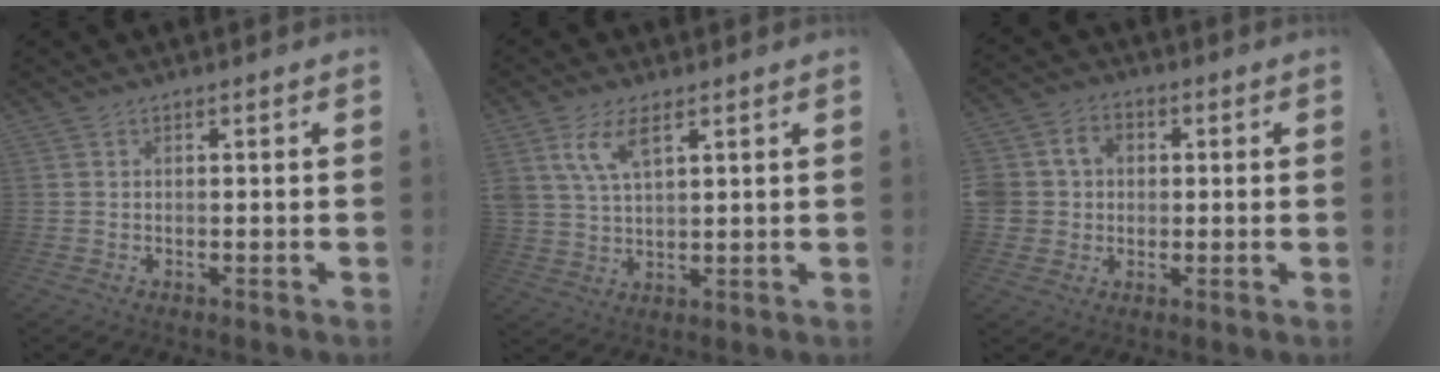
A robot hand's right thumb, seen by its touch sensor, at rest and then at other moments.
{"total": 8.9, "force": [4.7, 4.3, 6.2], "torque": [-0.132, -0.005, 0.091]}
{"total": 7.5, "force": [0.2, 7.1, 2.5], "torque": [-0.049, 0.007, 0.007]}